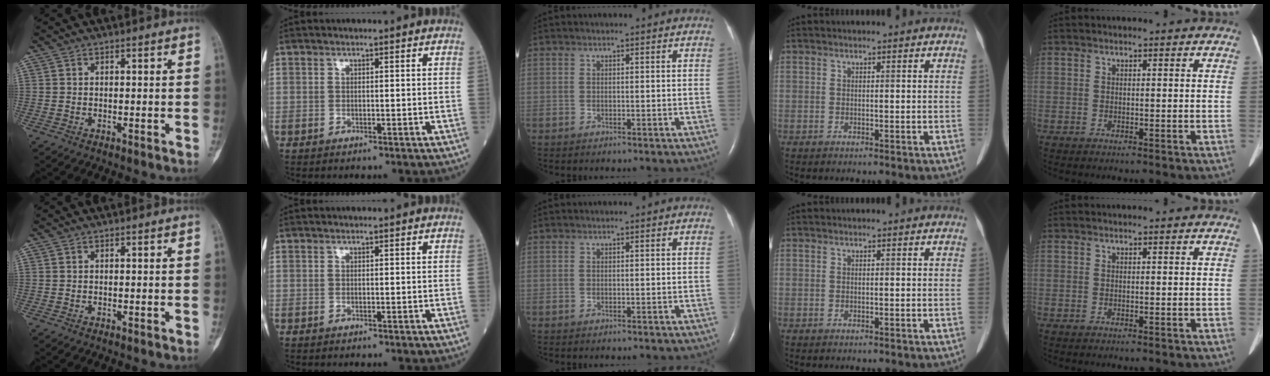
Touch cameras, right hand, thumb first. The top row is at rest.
{}